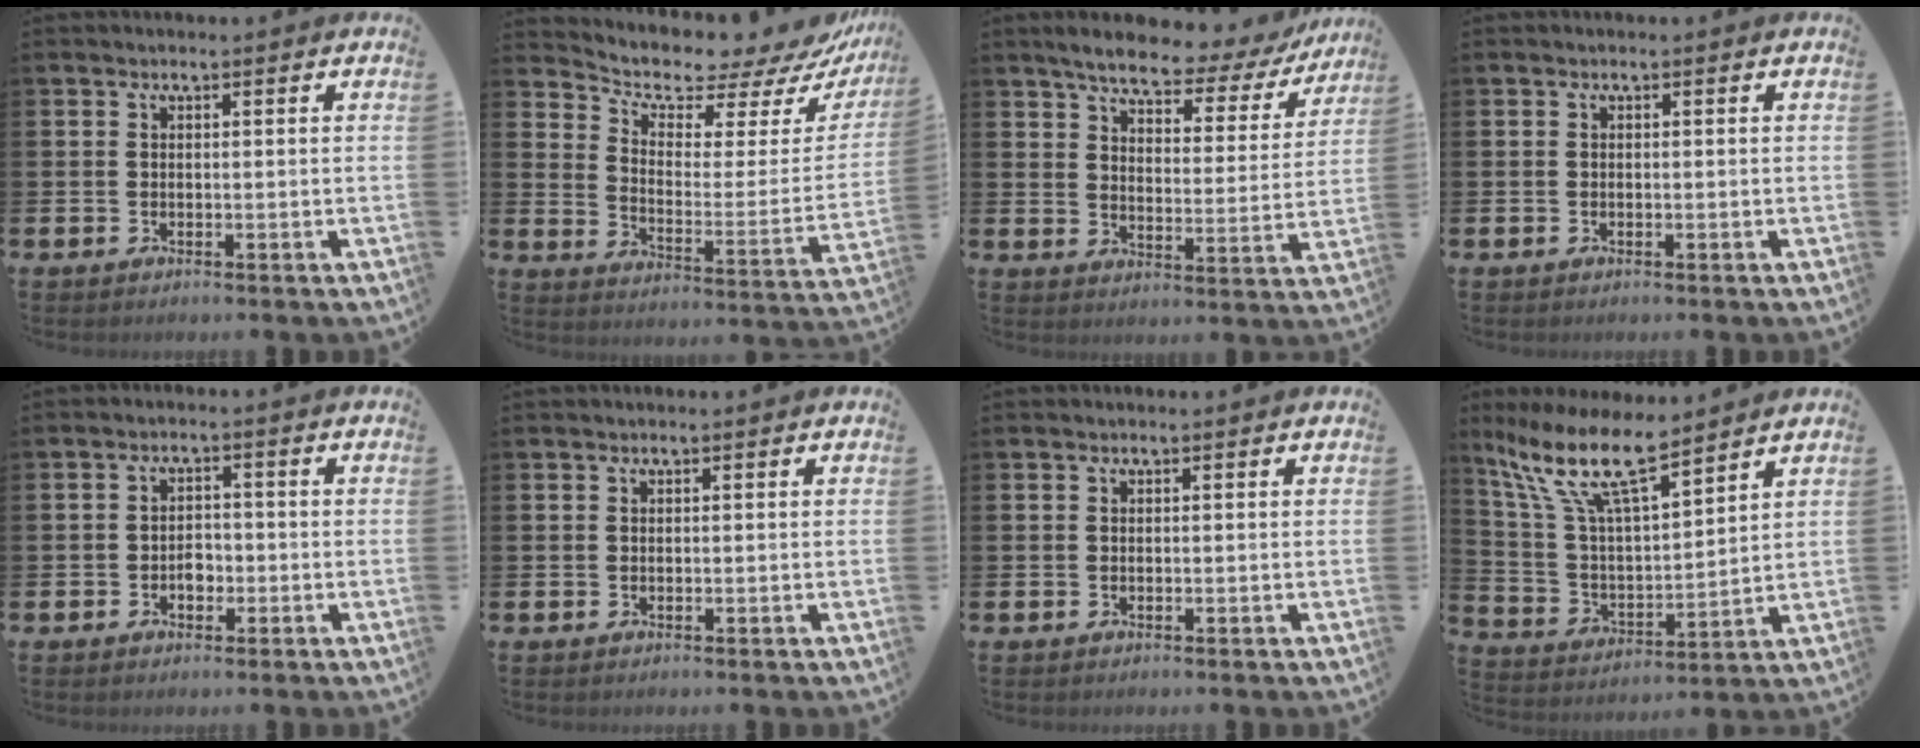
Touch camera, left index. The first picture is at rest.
{"total": 7.0, "force": [6.7, 1.8, 0.9], "torque": [-0.045, -0.066, 0.107]}
{"total": 6.6, "force": [5.8, 1.6, 2.6], "torque": [-0.071, -0.038, 0.094]}
{"total": 0.0}
{"total": 2.1, "force": [-0.8, 1.6, 1.2], "torque": [-0.020, 0.004, -0.019]}
{"total": 0.0}
{"total": 0.0}
{"total": 12.1, "force": [9.3, 2.8, 7.1], "torque": [-0.173, -0.041, 0.163]}